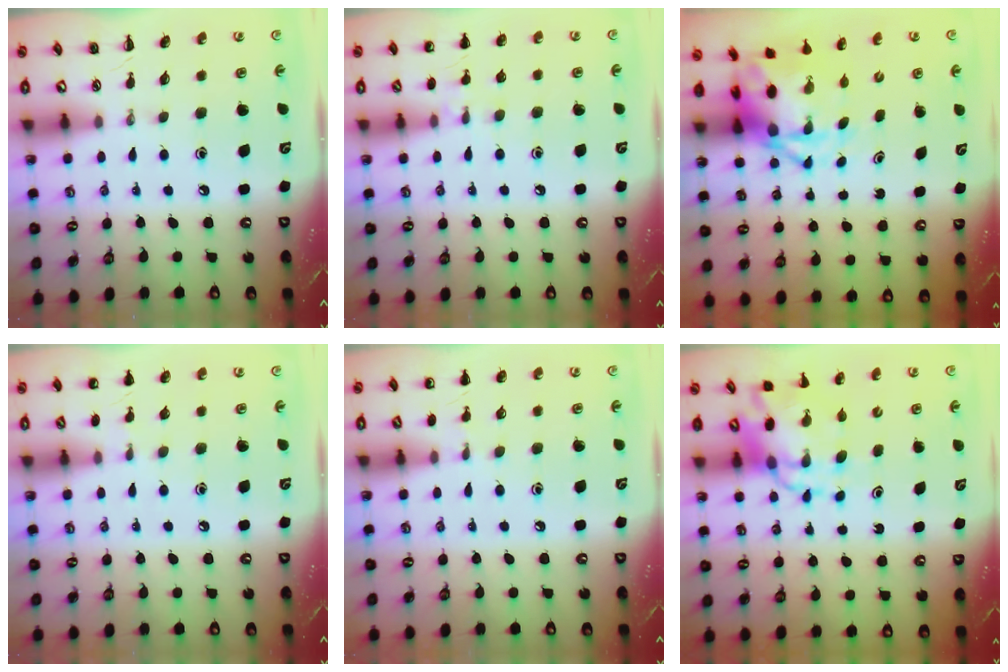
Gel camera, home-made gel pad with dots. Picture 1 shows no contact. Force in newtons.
{"total": 6.8, "press": 6.5, "slide": 2.1}
{"total": 5.4, "press": 5.2, "slide": 1.4}
{"total": 5.3, "press": 5.1, "slide": 1.5}
{"total": 5.5, "press": 5.2, "slide": 1.8}
{"total": 8.4, "press": 8.0, "slide": 2.2}